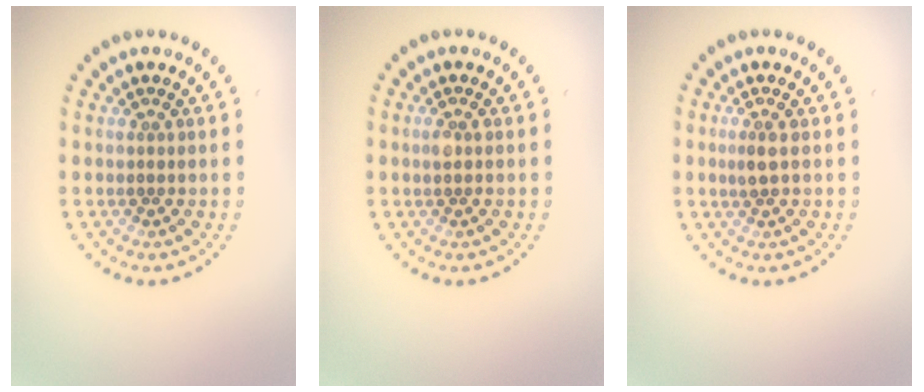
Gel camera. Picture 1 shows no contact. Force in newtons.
{"total": 0.8, "press": 0.7, "slide": 0.3}
{"total": 1.2, "press": 1.0, "slide": 0.6}